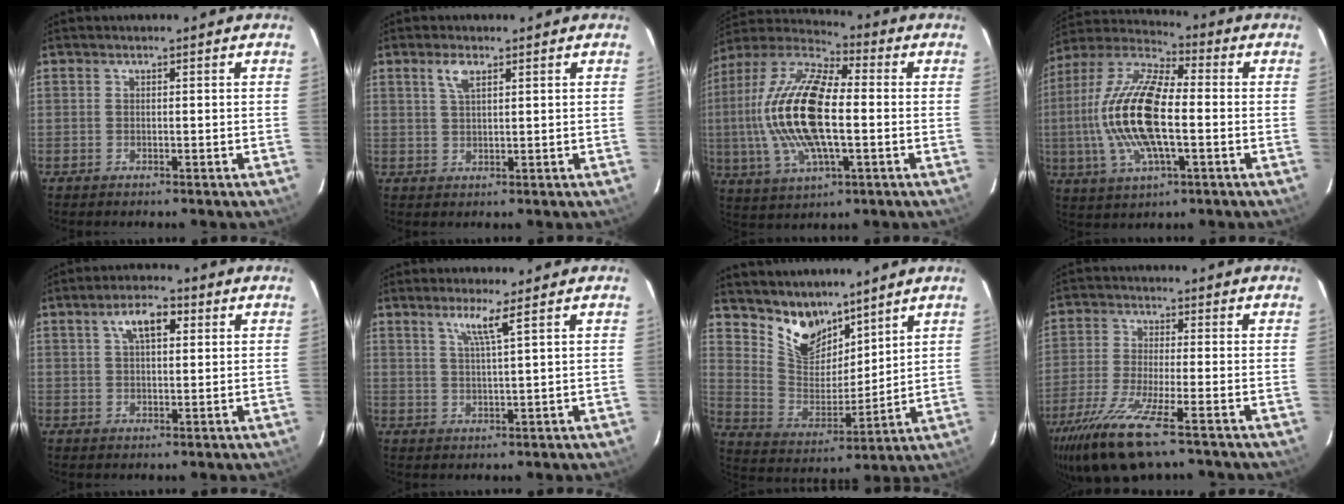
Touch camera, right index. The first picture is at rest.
{"total": 3.1, "force": [1.7, 1.1, 2.3], "torque": [-0.045, 0.004, 0.035]}
{"total": 20.7, "force": [-0.7, 8.2, 19.0], "torque": [-0.379, 0.003, -0.020]}
{"total": 18.8, "force": [-1.7, 6.9, 17.5], "torque": [-0.351, 0.003, -0.041]}
{"total": 5.8, "force": [2.2, 2.7, 4.7], "torque": [-0.082, 0.017, 0.039]}
{"total": 3.8, "force": [2.3, -0.8, 3.0], "torque": [-0.055, -0.006, 0.043]}
{"total": 11.4, "force": [9.0, 5.8, 4.0], "torque": [-0.082, -0.001, 0.180]}
{"total": 13.6, "force": [-9.0, 2.1, 10.0], "torque": [-0.217, -0.050, -0.170]}